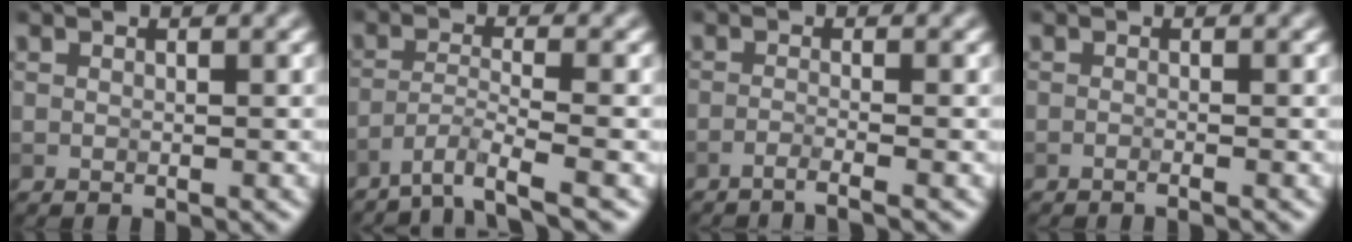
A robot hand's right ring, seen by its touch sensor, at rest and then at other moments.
{"total": 3.6, "force": [-2.7, 0.3, 2.4], "torque": [-0.044, 0.002, -0.061]}
{"total": 1.7, "force": [-1.2, 0.2, 1.2], "torque": [-0.012, 0.001, -0.036]}
{"total": 0.8, "force": [-0.6, 0.1, 0.6], "torque": [-0.009, -0.004, -0.017]}